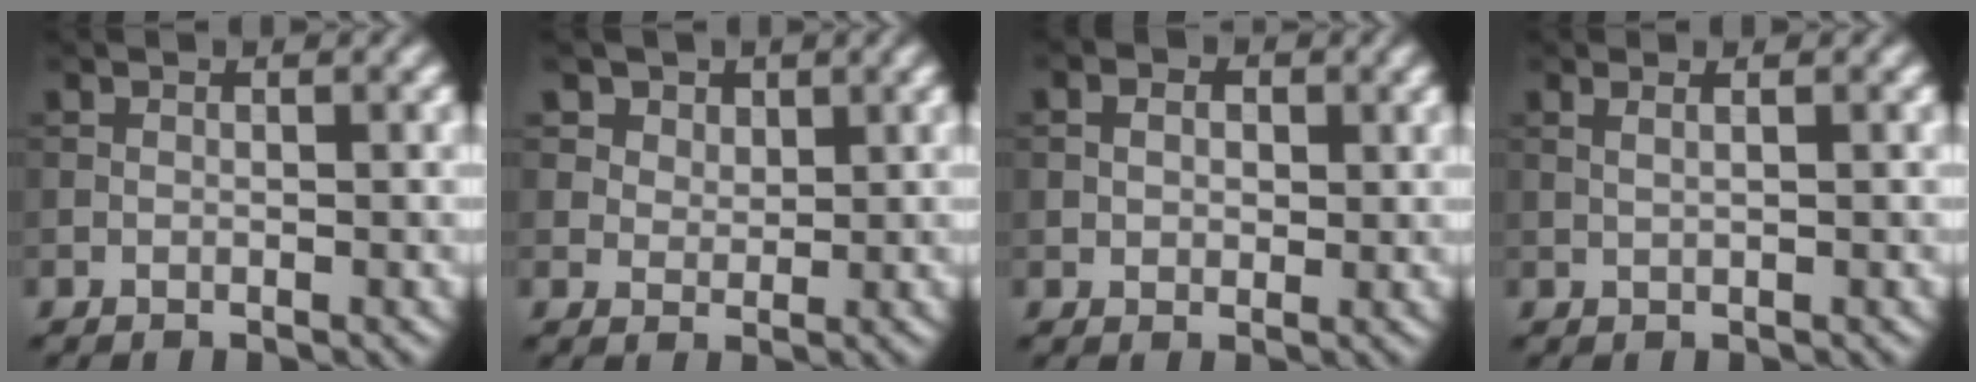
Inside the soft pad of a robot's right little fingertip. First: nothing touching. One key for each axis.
{"total": 5.3, "fx": 3.2, "fy": 3.6, "fz": 2.1, "tx": -0.057, "ty": -0.004, "tz": 0.057}
{"total": 2.8, "fx": 0.8, "fy": 2.2, "fz": 1.6, "tx": -0.032, "ty": 0.004, "tz": 0.003}
{"total": 1.7, "fx": 0.9, "fy": 0.7, "fz": 1.2, "tx": -0.009, "ty": -0.001, "tz": -0.003}